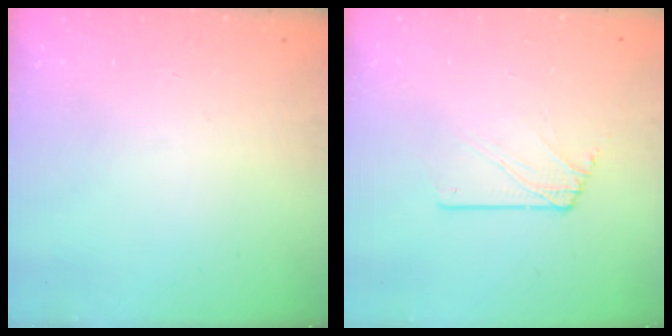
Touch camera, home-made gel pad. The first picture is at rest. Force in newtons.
{"total": 2.6, "press": 2.6, "slide": 0.2}